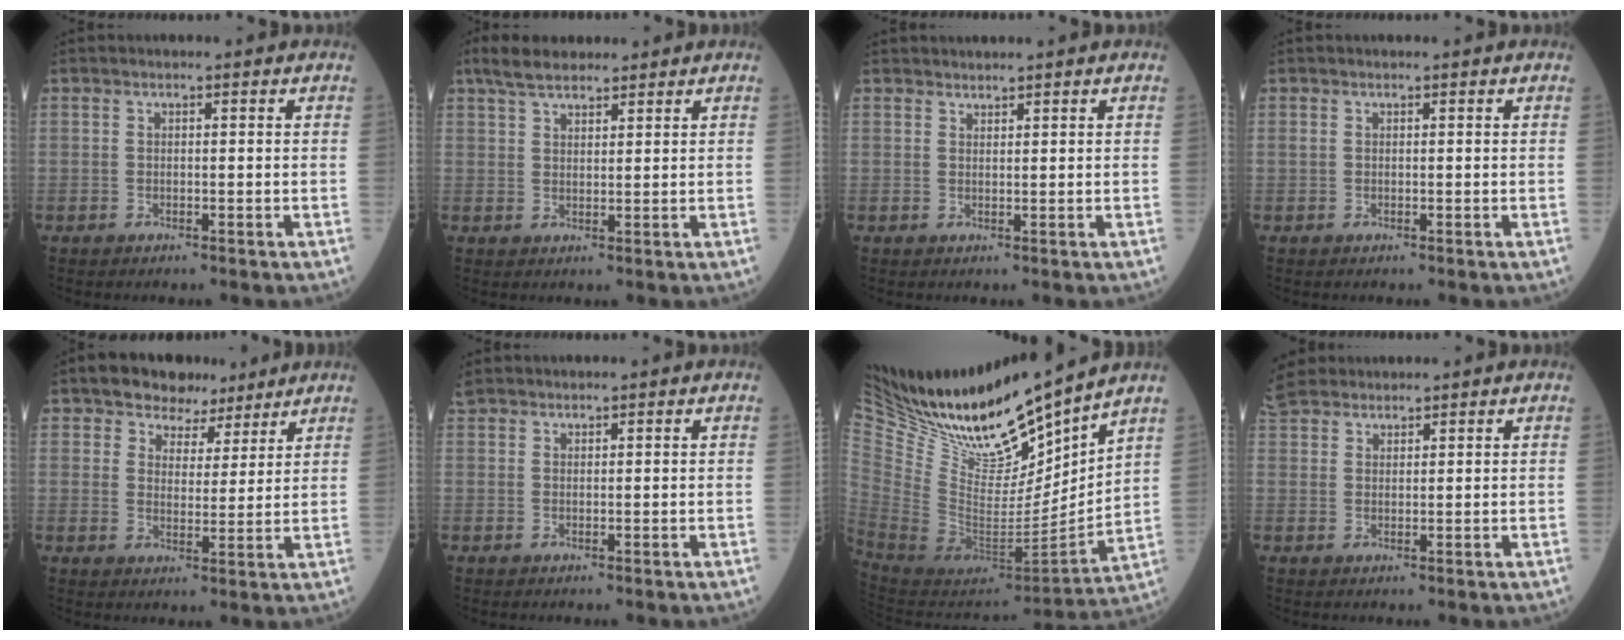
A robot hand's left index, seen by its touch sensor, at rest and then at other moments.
{"total": 5.4, "force": [4.4, 1.7, 2.7], "torque": [-0.061, 0.021, 0.082]}
{"total": 1.5, "force": [1.5, -0.1, 0.1], "torque": [-0.001, 0.013, 0.034]}
{"total": 0.0}
{"total": 6.7, "force": [5.2, 3.9, 1.3], "torque": [-0.017, 0.015, 0.084]}
{"total": 2.3, "force": [2.2, 0.5, 0.5], "torque": [-0.017, 0.027, 0.046]}
{"total": 21.7, "force": [20.2, 2.6, 7.2], "torque": [-0.159, -0.070, 0.372]}
{"total": 6.9, "force": [6.3, 2.2, 1.7], "torque": [-0.046, 0.026, 0.129]}